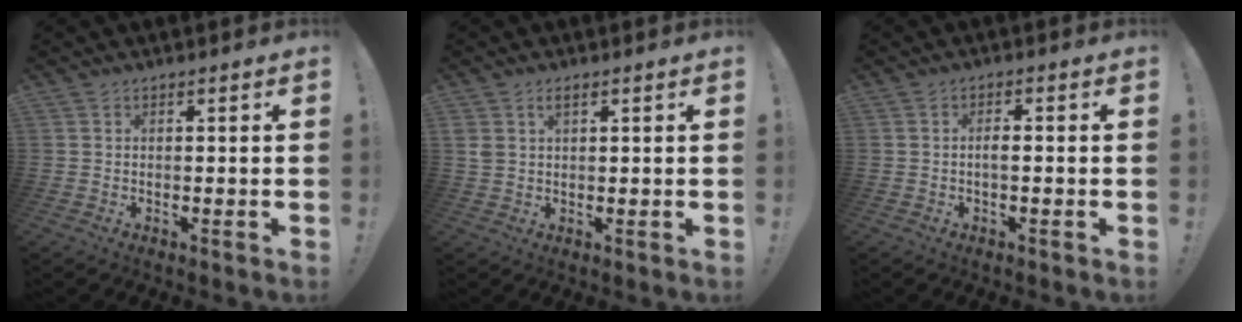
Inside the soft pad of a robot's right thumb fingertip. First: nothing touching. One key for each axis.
{"total": 2.6, "fx": 1.3, "fy": 1.3, "fz": 1.9, "tx": -0.031, "ty": -0.001, "tz": 0.024}
{"total": 2.5, "fx": -0.7, "fy": 0.7, "fz": 2.3, "tx": -0.044, "ty": 0.008, "tz": -0.013}